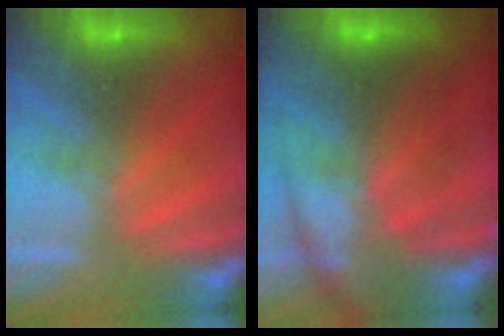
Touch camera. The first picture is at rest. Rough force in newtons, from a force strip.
{"total": 7.3}